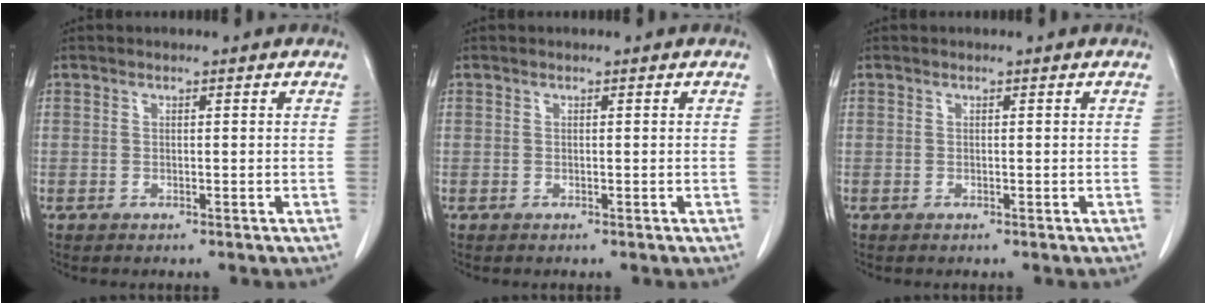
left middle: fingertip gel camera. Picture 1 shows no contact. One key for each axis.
{"total": 0.0}
{"total": 0.0}